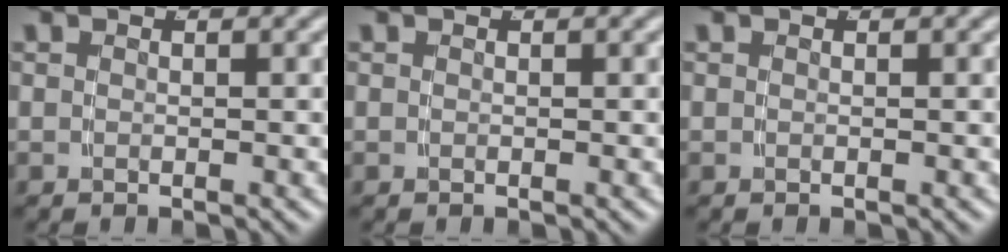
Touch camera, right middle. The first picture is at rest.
{"total": 0.0}
{"total": 0.0}